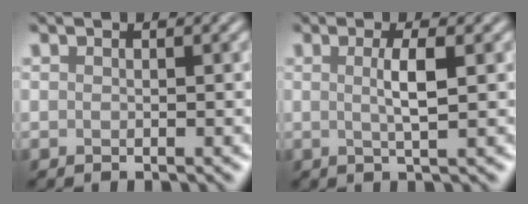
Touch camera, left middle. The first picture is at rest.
{"total": 2.6, "force": [0.3, 0.5, 2.6], "torque": [-0.045, 0.004, 0.003]}